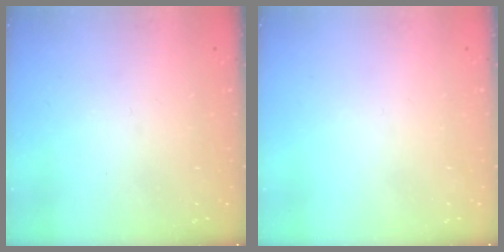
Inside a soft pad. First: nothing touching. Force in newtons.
{"total": 1.5, "press": 1.5, "slide": 0.1}